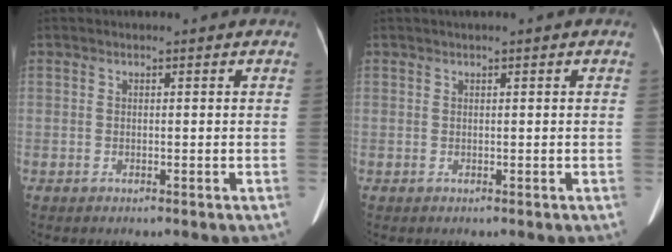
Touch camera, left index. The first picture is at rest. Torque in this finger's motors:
{"motor_torque": [0.28, -0.16, 0.02, 0.00]}